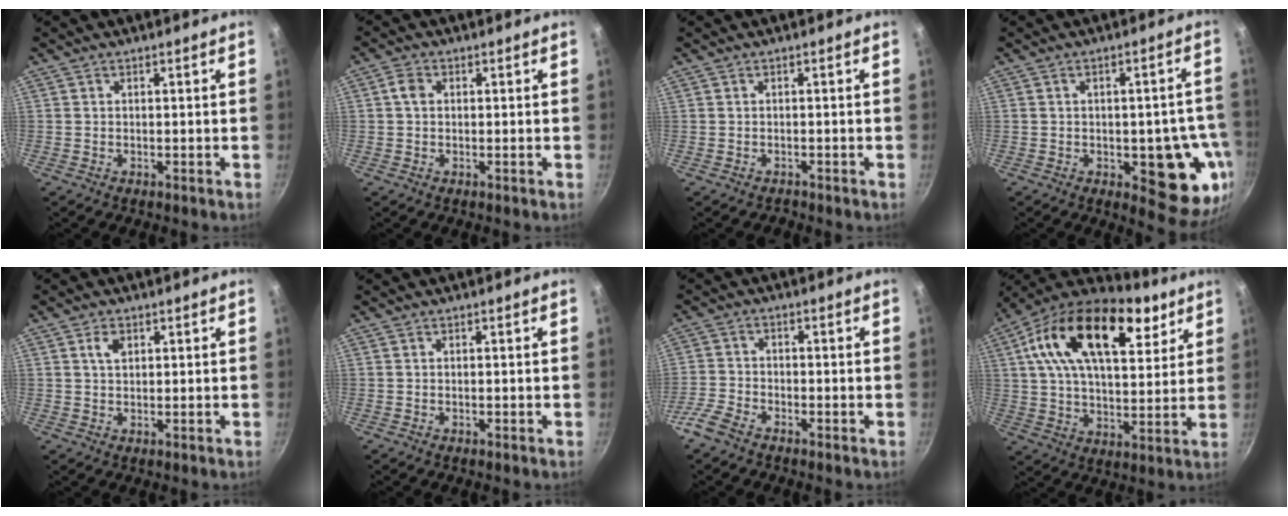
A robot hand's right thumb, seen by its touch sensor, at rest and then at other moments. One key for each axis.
{"total": 2.4, "fx": 0.3, "fy": 1.8, "fz": 1.5, "tx": -0.027, "ty": 0.006, "tz": 0.001}
{"total": 0.6, "fx": -0.5, "fy": 0.1, "fz": -0.2, "tx": 0.007, "ty": 0.013, "tz": -0.004}
{"total": 14.3, "fx": -3.9, "fy": 6.2, "fz": 12.3, "tx": -0.083, "ty": 0.008, "tz": -0.045}
{"total": 2.7, "fx": 1.0, "fy": 1.7, "fz": 1.8, "tx": -0.027, "ty": 0.000, "tz": 0.018}
{"total": 0.0}
{"total": 4.6, "fx": -3.6, "fy": 2.2, "fz": 1.9, "tx": -0.047, "ty": 0.024, "tz": -0.081}
{"total": 25.8, "fx": 11.1, "fy": 13.9, "fz": 18.7, "tx": -0.298, "ty": -0.015, "tz": 0.170}